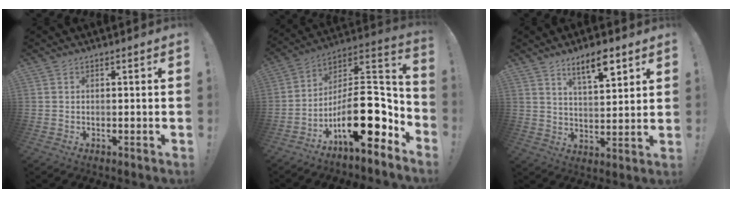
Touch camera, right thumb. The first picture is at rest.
{"total": 22.4, "force": [-7.0, 10.0, 18.8], "torque": [-0.316, 0.031, -0.110]}
{"total": 9.8, "force": [6.3, 2.9, 7.0], "torque": [-0.102, -0.033, 0.106]}